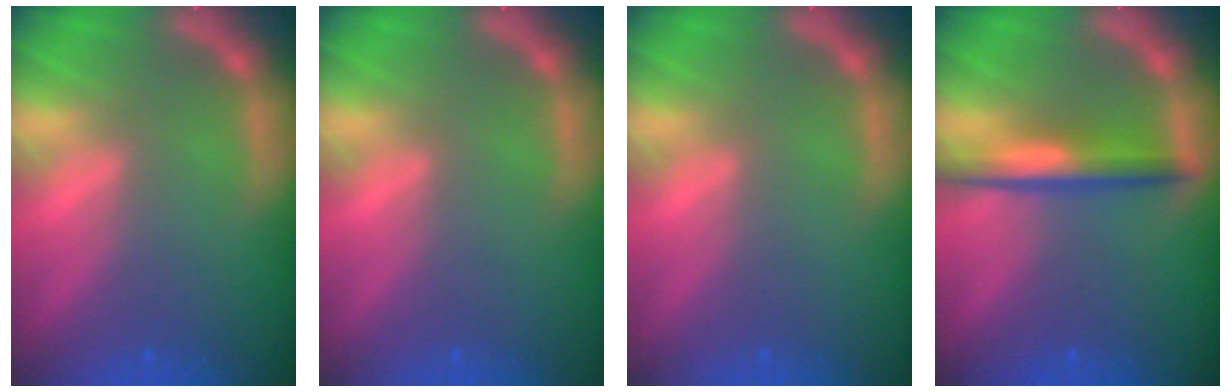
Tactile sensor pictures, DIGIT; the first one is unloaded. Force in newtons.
{"total": 0.0}
{"total": 0.0}
{"total": 4.0}